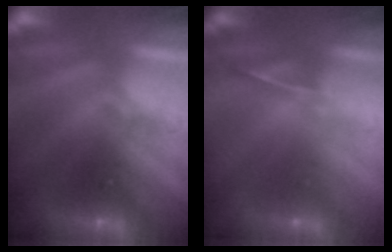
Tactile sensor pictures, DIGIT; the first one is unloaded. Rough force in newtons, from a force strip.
{"total": 1.3}